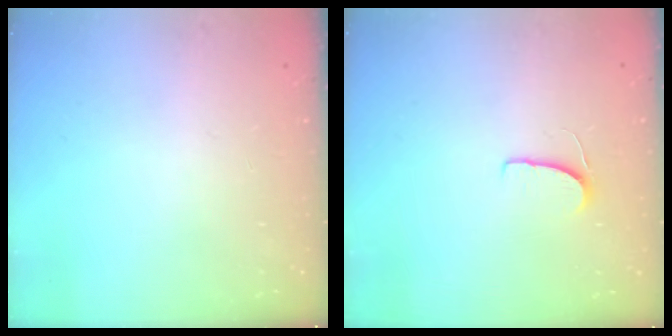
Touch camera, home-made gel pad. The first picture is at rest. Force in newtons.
{"total": 6.4, "press": 6.4, "slide": 0.5}